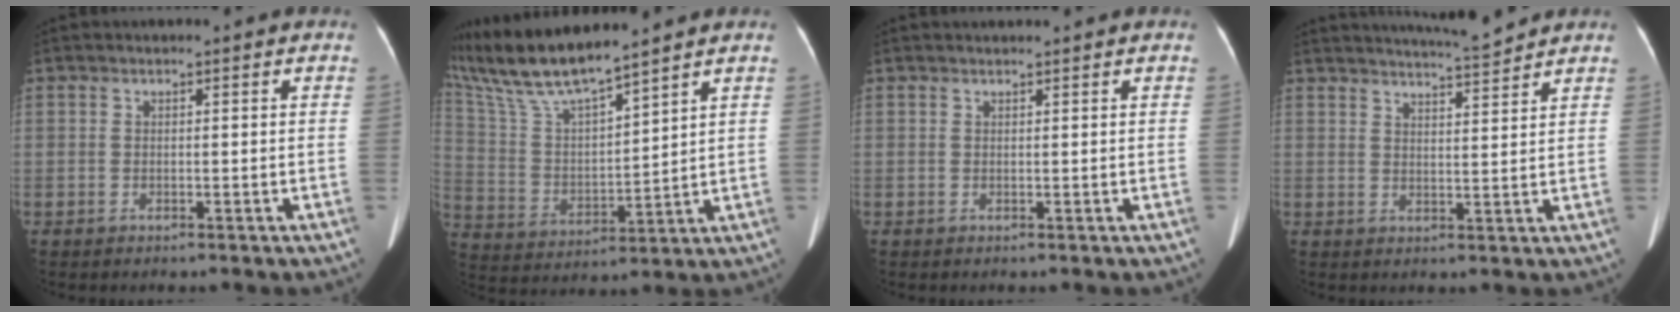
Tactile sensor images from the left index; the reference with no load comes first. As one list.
[{"total": 14.0, "force": [12.5, 0.4, 6.5], "torque": [-0.145, 0.005, 0.251]}, {"total": 1.4, "force": [1.4, 0.1, 0.3], "torque": [-0.006, 0.017, 0.025]}, {"total": 6.5, "force": [6.3, -0.7, 1.5], "torque": [-0.032, -0.001, 0.095]}]